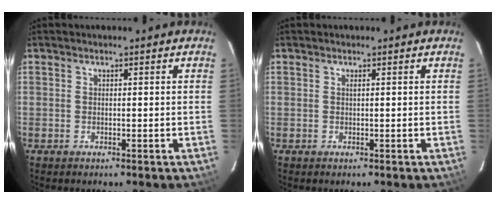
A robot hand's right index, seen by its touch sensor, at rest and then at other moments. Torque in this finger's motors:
{"motor_torque": [-0.03, 0.04, 0.00, 0.02]}